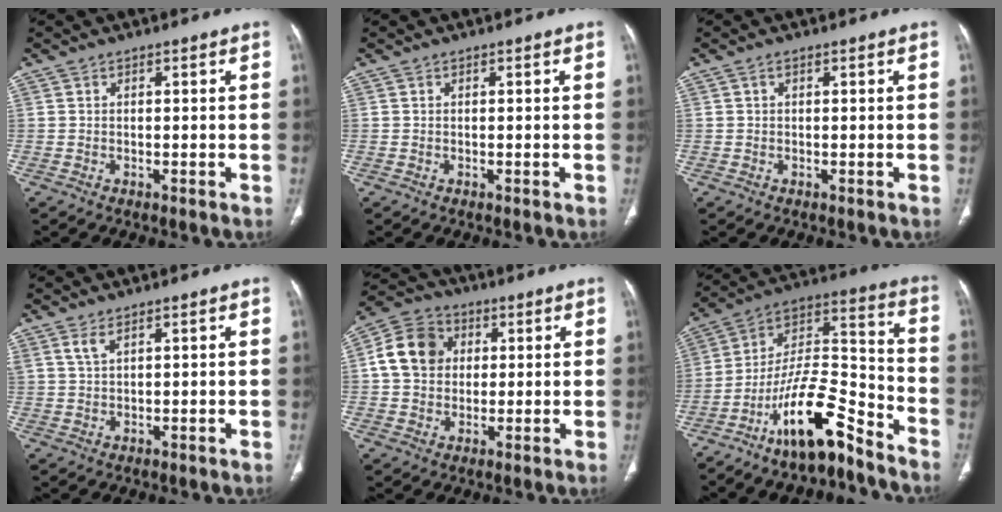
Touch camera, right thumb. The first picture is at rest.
{"total": 0.0}
{"total": 0.5, "force": [0.2, 0.2, 0.4], "torque": [-0.010, 0.005, 0.001]}
{"total": 2.5, "force": [1.7, 0.7, 1.7], "torque": [-0.041, -0.004, 0.043]}
{"total": 10.7, "force": [1.8, 8.9, 5.6], "torque": [-0.087, 0.012, 0.022]}
{"total": 16.5, "force": [-11.6, 4.9, 10.6], "torque": [-0.173, 0.095, -0.208]}